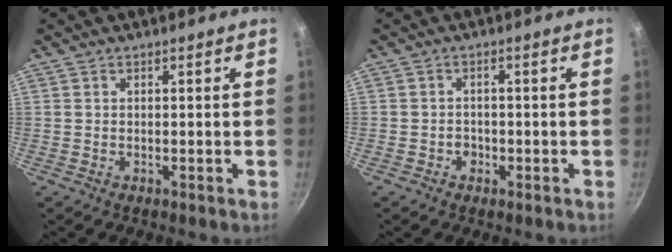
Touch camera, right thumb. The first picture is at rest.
{"total": 2.0, "force": [-0.9, 1.7, 0.6], "torque": [0.003, 0.007, -0.013]}